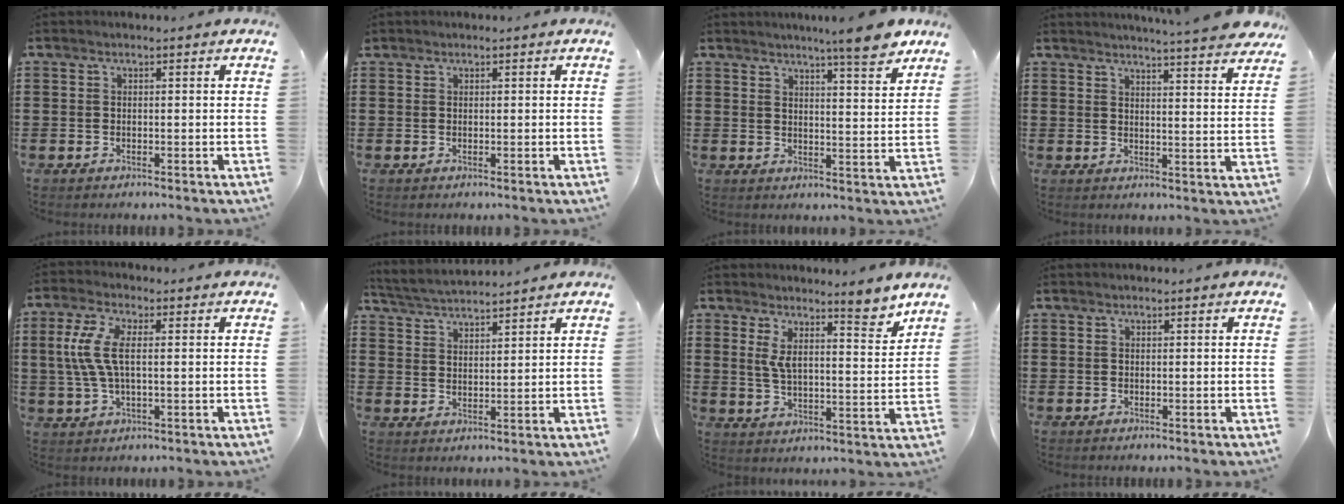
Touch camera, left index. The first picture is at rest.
{"total": 0.0}
{"total": 7.3, "force": [6.3, 0.0, 3.8], "torque": [-0.067, -0.028, 0.106]}
{"total": 4.5, "force": [4.3, -0.9, 1.1], "torque": [-0.031, -0.029, 0.072]}
{"total": 7.2, "force": [1.0, 2.8, 6.5], "torque": [-0.161, -0.005, 0.008]}
{"total": 3.4, "force": [3.3, -0.3, 0.5], "torque": [-0.023, -0.015, 0.057]}
{"total": 7.2, "force": [5.7, 0.9, 4.3], "torque": [-0.079, -0.040, 0.092]}
{"total": 0.0}